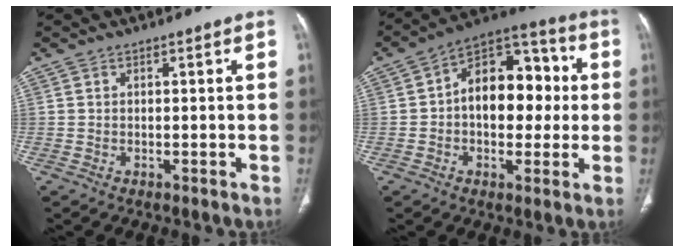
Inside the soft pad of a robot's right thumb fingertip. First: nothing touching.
{"total": 16.2, "force": [0.8, 10.5, 12.3], "torque": [-0.133, 0.038, 0.003]}